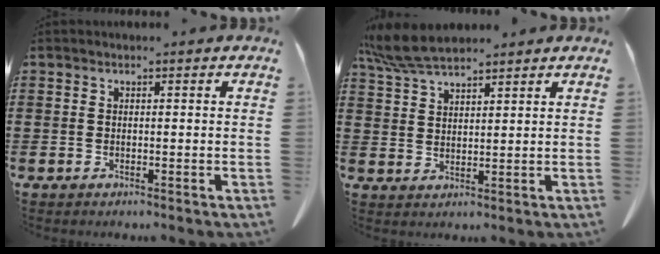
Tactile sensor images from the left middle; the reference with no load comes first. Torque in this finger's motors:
{"motor_torque": [0.66, 0.43, 0.18, 0.07]}